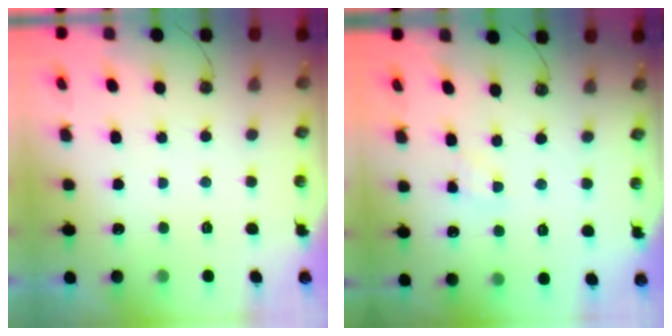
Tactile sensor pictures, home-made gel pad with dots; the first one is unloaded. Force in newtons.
{"total": 1.4, "press": 1.4, "slide": 0.2}